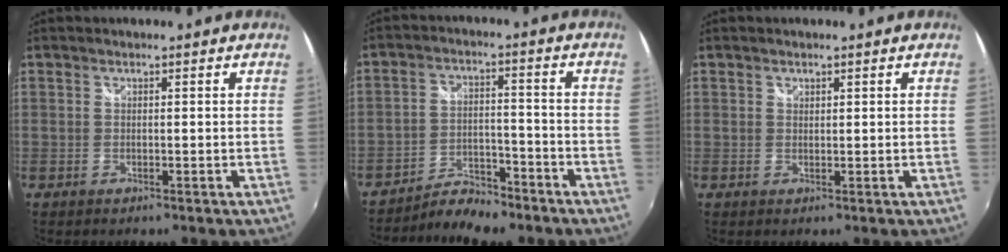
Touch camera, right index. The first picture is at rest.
{"total": 7.7, "force": [-6.9, 2.4, 2.3], "torque": [-0.057, 0.009, -0.114]}
{"total": 0.7, "force": [0.5, 0.5, 0.1], "torque": [-0.001, 0.001, 0.008]}